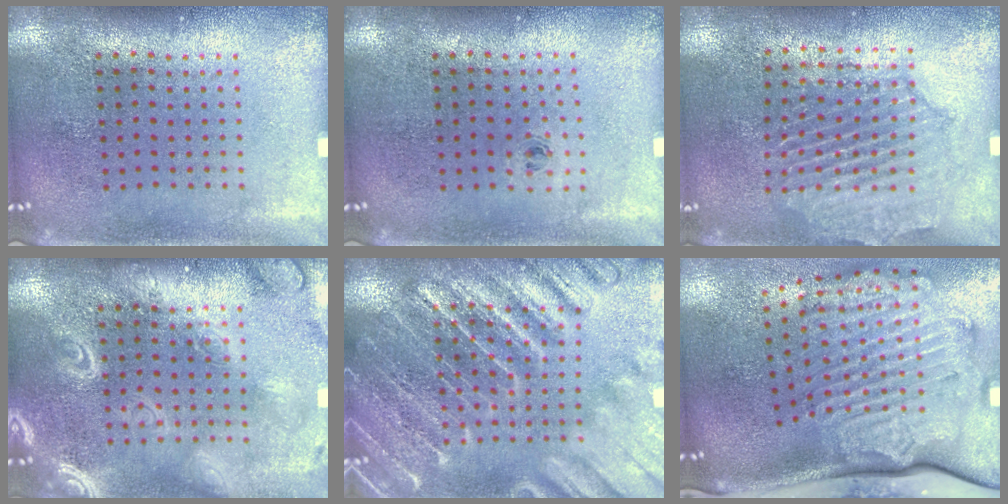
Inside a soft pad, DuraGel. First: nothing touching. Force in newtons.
{"total": 0.5, "press": 0.3, "slide": 0.4}
{"total": 1.8, "press": 1.8, "slide": 0.3}
{"total": 3.8, "press": 3.8, "slide": 0.5}
{"total": 3.5, "press": 3.5, "slide": 0.5}
{"total": 3.6, "press": 2.5, "slide": 2.6}